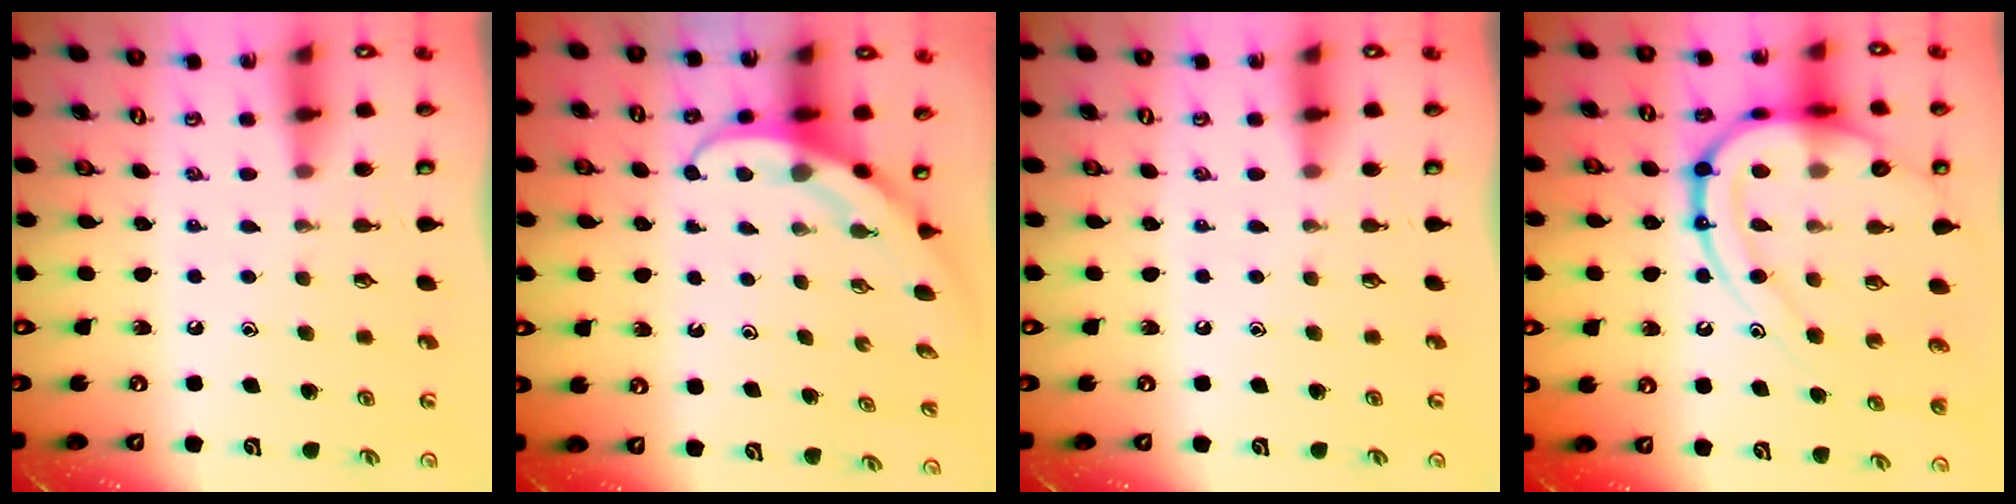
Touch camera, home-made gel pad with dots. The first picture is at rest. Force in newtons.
{"total": 4.0, "press": 4.0, "slide": 0.3}
{"total": 0.0}
{"total": 21.9, "press": 21.8, "slide": 1.3}